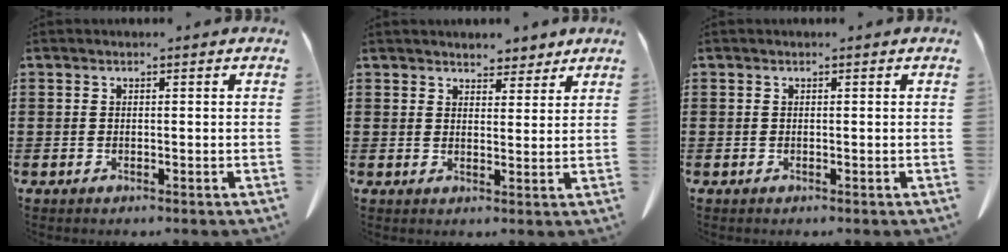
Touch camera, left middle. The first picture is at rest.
{"total": 4.2, "force": [3.9, 1.3, 0.4], "torque": [-0.011, -0.010, 0.074]}
{"total": 0.0}